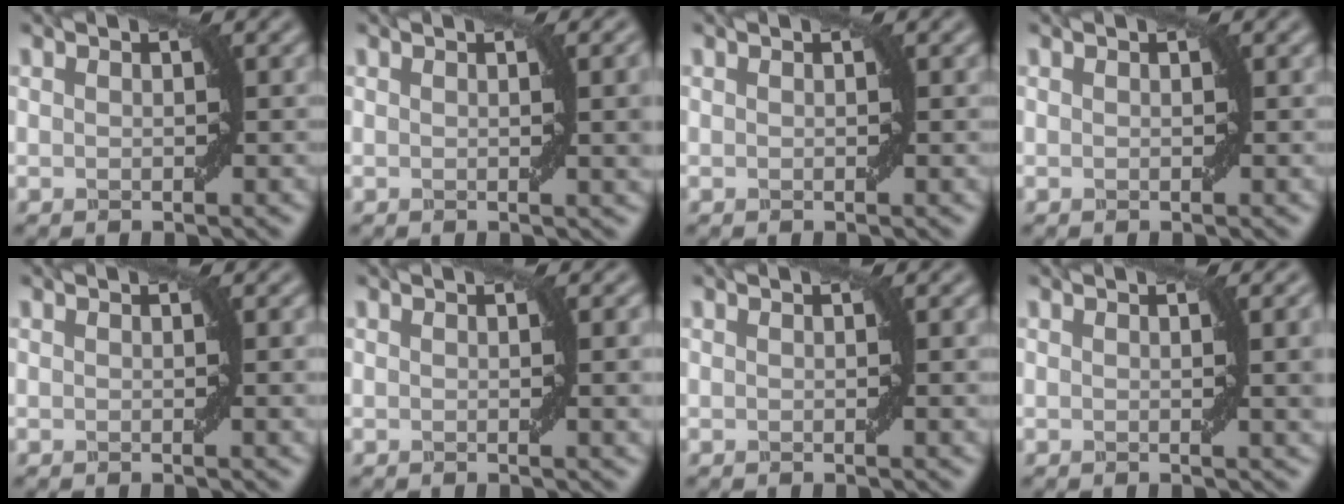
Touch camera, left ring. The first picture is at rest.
{"total": 3.2, "force": [0.6, 0.7, 3.0], "torque": [-0.032, 0.005, 0.009]}
{"total": 0.0}
{"total": 0.0}
{"total": 1.2, "force": [0.2, 0.0, 1.1], "torque": [-0.014, 0.000, 0.003]}
{"total": 2.2, "force": [0.3, 0.3, 2.1], "torque": [-0.024, 0.000, 0.005]}
{"total": 0.8, "force": [0.1, 0.0, 0.8], "torque": [-0.009, 0.000, 0.002]}
{"total": 3.2, "force": [0.6, 0.7, 3.1], "torque": [-0.033, 0.005, 0.009]}